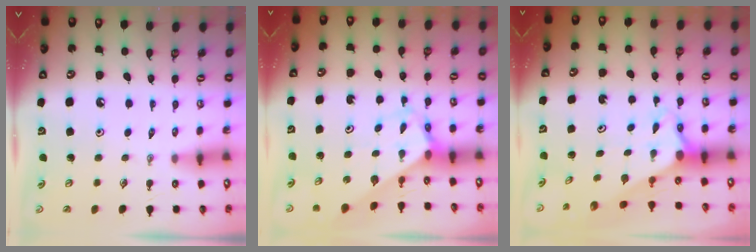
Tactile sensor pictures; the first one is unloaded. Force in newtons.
{"total": 2.8, "press": 2.8, "slide": 0.2}
{"total": 2.2, "press": 2.2, "slide": 0.2}